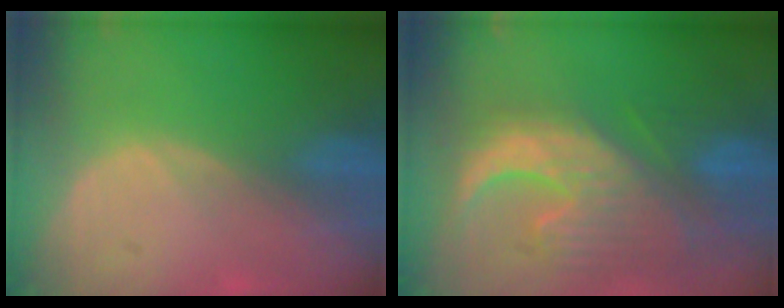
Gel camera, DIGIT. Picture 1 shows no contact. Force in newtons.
{"total": 13.3, "press": 11.3, "slide": 7.0}